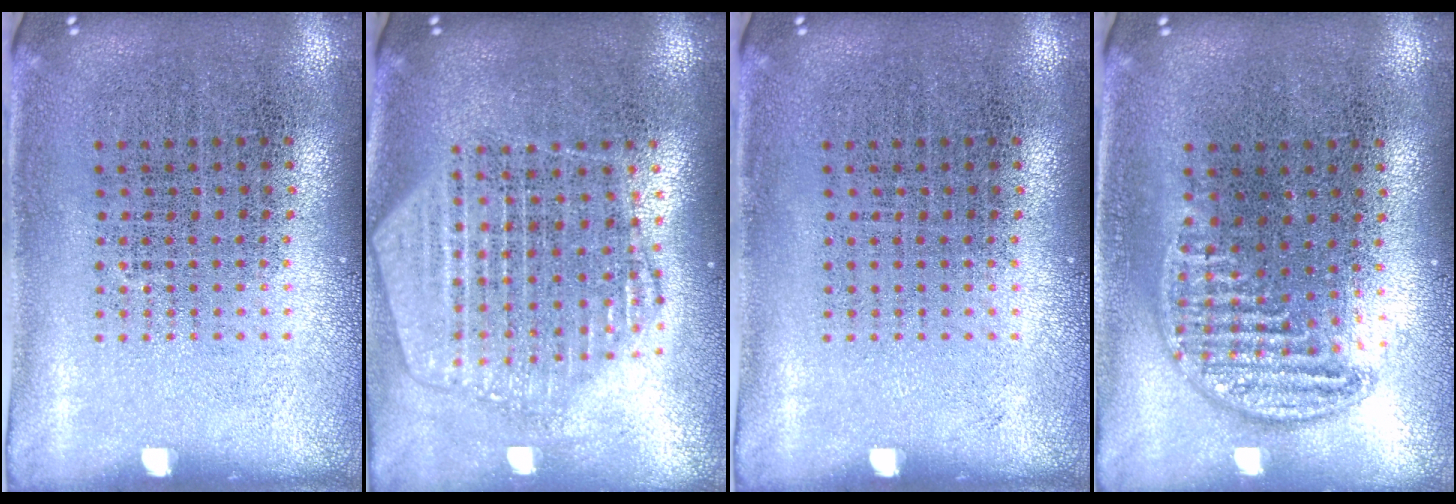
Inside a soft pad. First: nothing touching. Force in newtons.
{"total": 2.1, "press": 1.9, "slide": 0.9}
{"total": 0.0}
{"total": 1.0, "press": 0.9, "slide": 0.1}